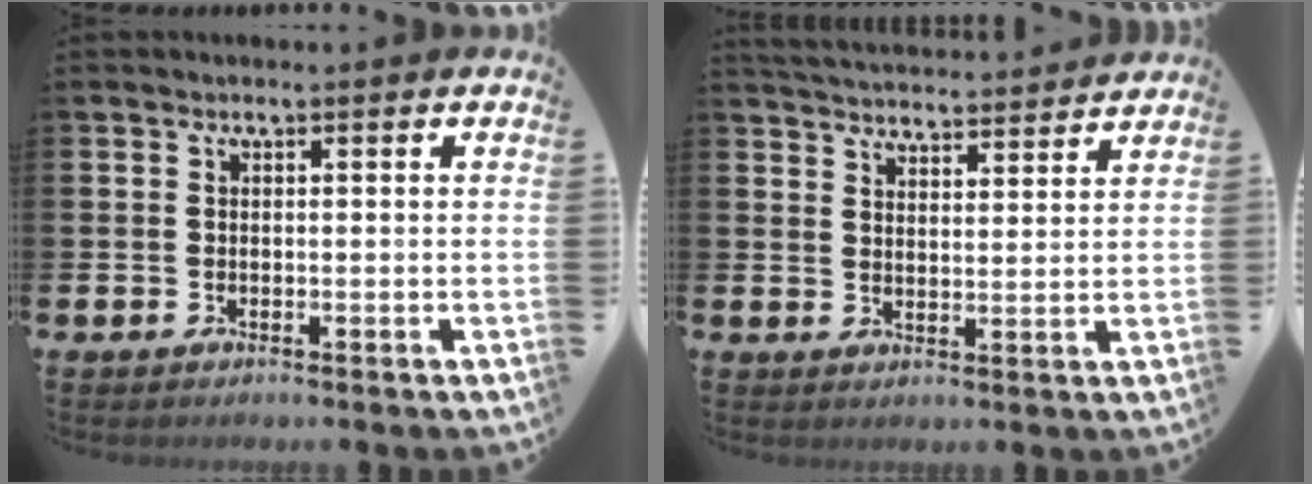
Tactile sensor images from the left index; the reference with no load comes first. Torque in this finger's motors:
{"motor_torque": [0.84, -1.30, 0.12, 0.07]}